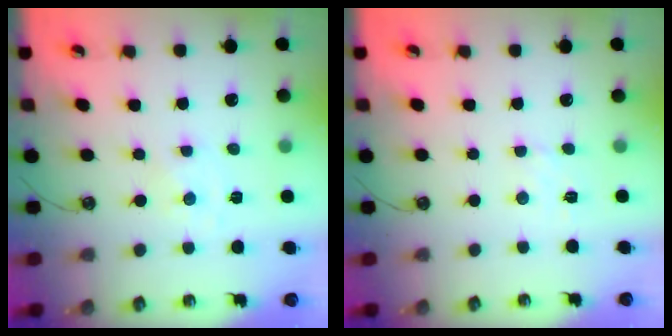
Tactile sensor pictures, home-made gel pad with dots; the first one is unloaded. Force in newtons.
{"total": 3.2, "press": 3.2, "slide": 0.4}